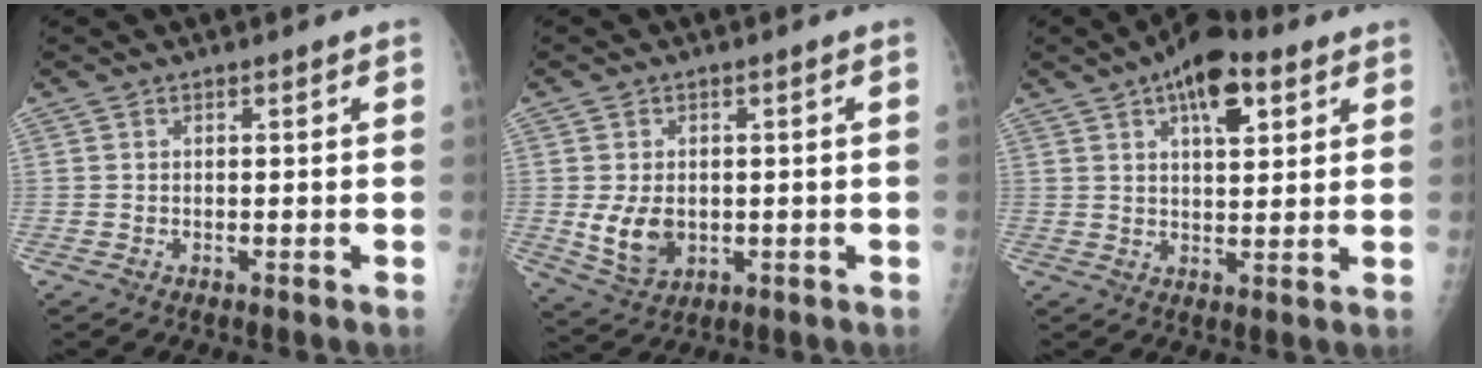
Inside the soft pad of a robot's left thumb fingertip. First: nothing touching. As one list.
[{"total": 7.3, "force": [-0.7, 5.4, 4.9], "torque": [-0.069, -0.006, 0.003]}, {"total": 10.3, "force": [5.1, 4.7, 7.7], "torque": [-0.094, -0.007, 0.075]}]